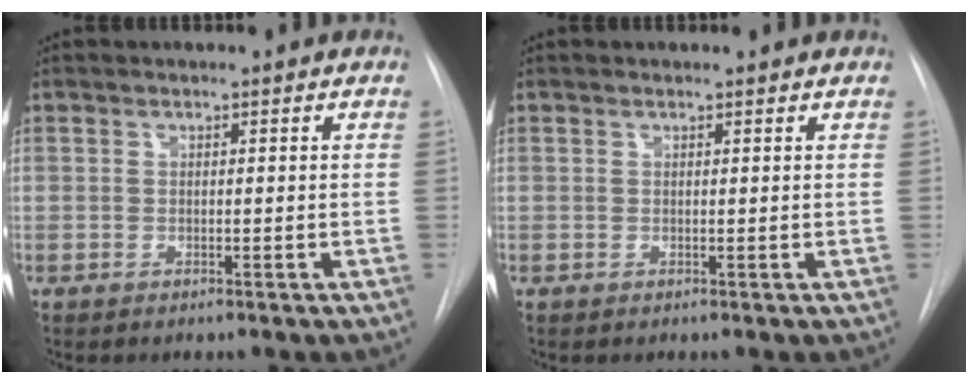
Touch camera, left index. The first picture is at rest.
{"total": 0.7, "force": [0.7, 0.1, 0.0], "torque": [-0.008, 0.004, 0.009]}